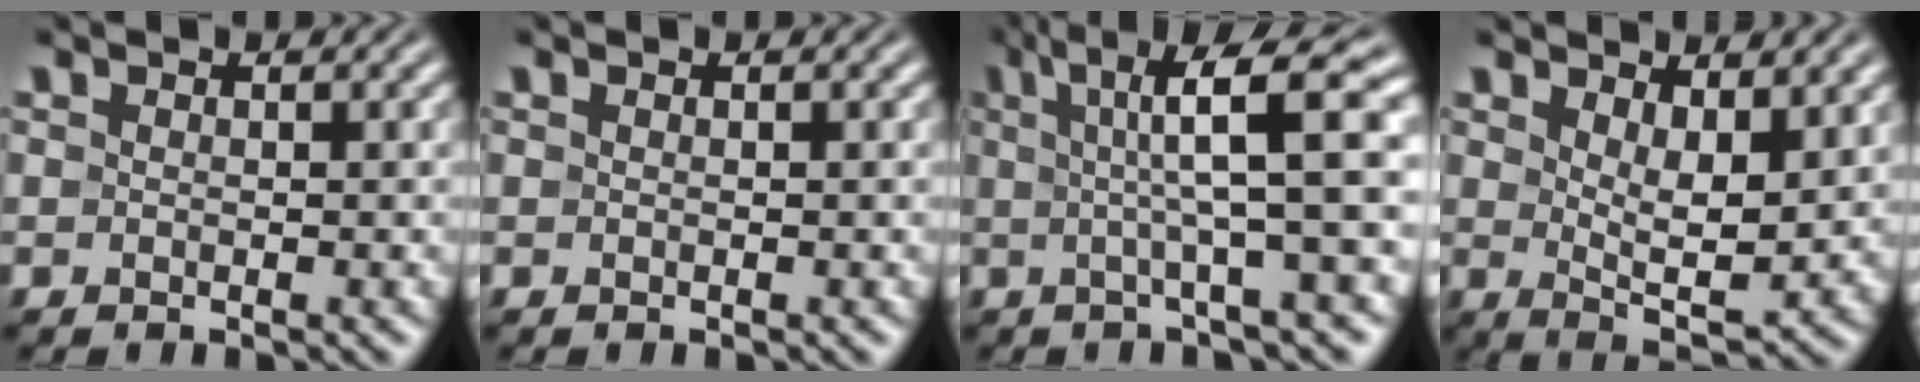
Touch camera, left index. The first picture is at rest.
{"total": 0.0}
{"total": 9.0, "force": [2.1, 1.5, 8.6], "torque": [-0.113, 0.021, 0.026]}
{"total": 5.2, "force": [2.1, 2.0, 4.3], "torque": [-0.077, -0.015, 0.042]}